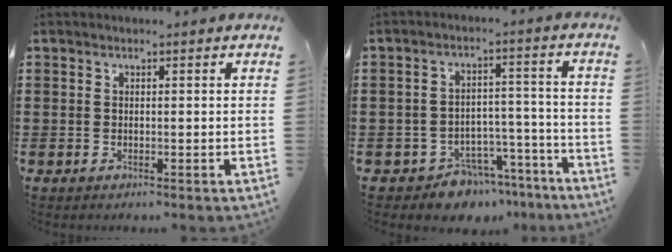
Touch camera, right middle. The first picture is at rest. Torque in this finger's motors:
{"motor_torque": [0.23, -0.04, 0.18, 0.05]}